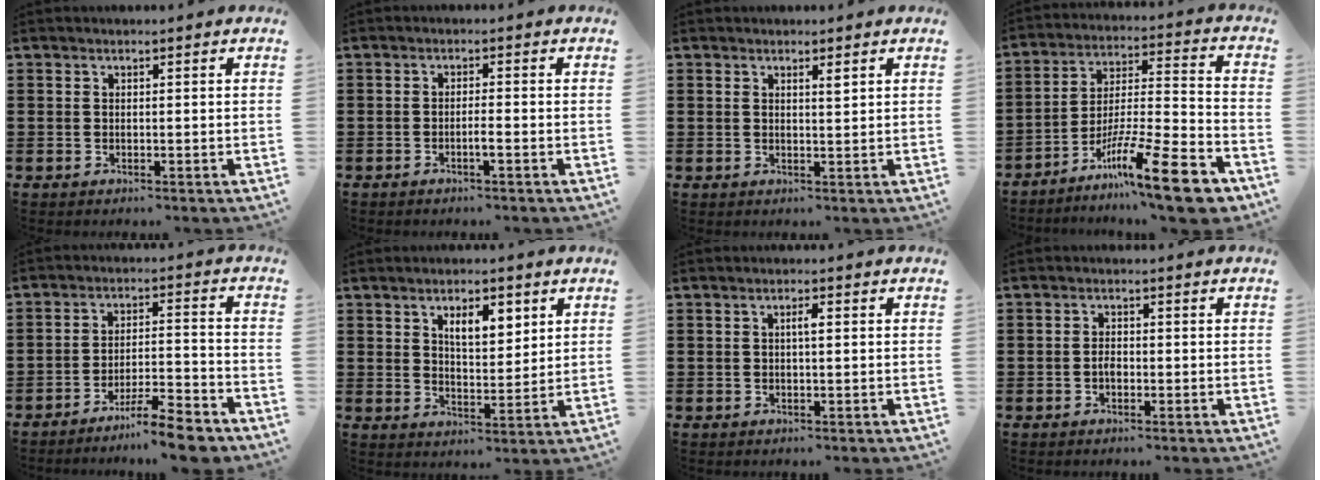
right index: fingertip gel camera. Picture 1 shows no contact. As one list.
[{"total": 1.7, "force": [-1.0, 0.1, 1.4], "torque": [-0.025, -0.002, -0.018]}, {"total": 1.3, "force": [0.7, 0.2, 1.0], "torque": [-0.013, -0.003, 0.011]}, {"total": 15.8, "force": [-11.1, 1.7, 11.2], "torque": [-0.169, 0.036, -0.192]}, {"total": 8.3, "force": [-7.3, 0.7, 4.0], "torque": [-0.062, 0.014, -0.137]}, {"total": 5.5, "force": [2.7, 2.4, 4.2], "torque": [-0.067, -0.001, 0.040]}, {"total": 1.5, "force": [0.1, 0.2, 1.5], "torque": [-0.028, 0.002, 0.000]}, {"total": 1.4, "force": [-0.6, 0.7, 1.0], "torque": [-0.022, -0.002, -0.011]}]